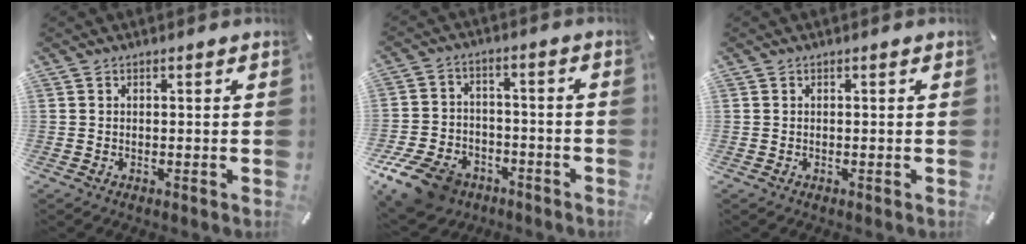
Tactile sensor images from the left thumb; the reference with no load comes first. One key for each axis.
{"total": 12.0, "fx": -7.8, "fy": 7.6, "fz": 5.0, "tx": -0.099, "ty": 0.058, "tz": -0.142}
{"total": 0.0}